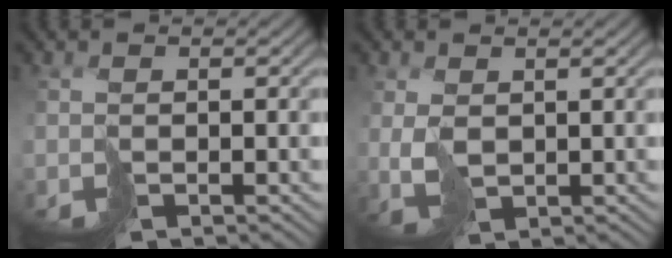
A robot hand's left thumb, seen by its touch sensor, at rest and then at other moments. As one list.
[{"total": 2.0, "force": [0.9, 1.5, 1.0], "torque": [-0.041, -0.005, 0.028]}]